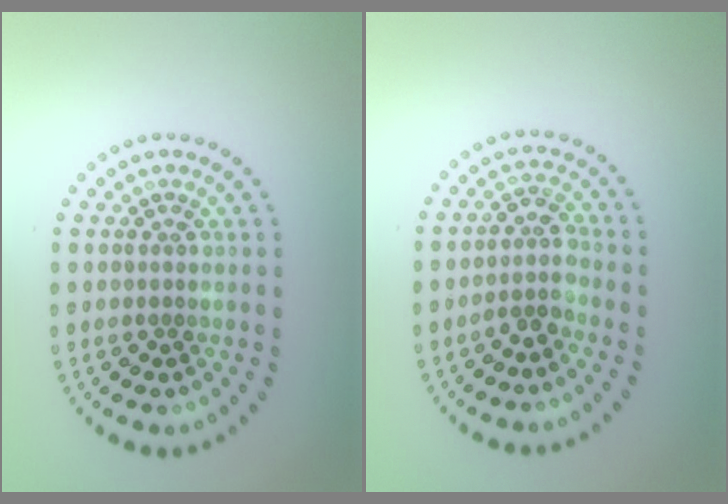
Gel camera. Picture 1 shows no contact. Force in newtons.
{"total": 2.4, "press": 1.8, "slide": 1.6}